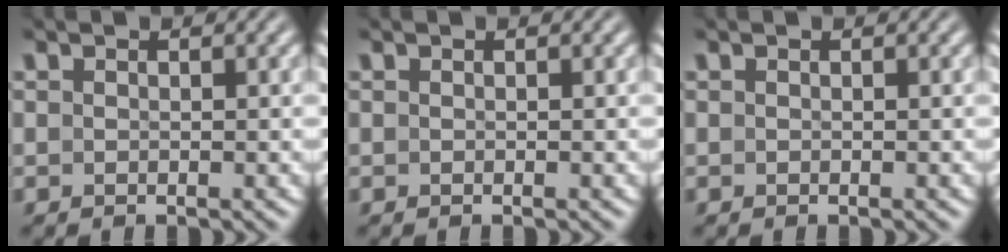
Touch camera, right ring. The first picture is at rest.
{"total": 0.0}
{"total": 0.0}